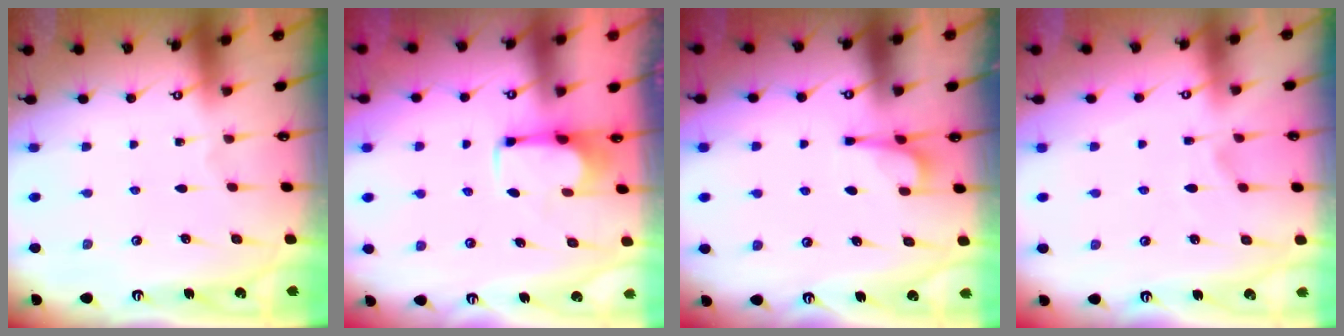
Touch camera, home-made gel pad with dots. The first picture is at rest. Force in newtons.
{"total": 2.5, "press": 2.4, "slide": 0.8}
{"total": 5.0, "press": 5.0, "slide": 0.7}
{"total": 2.8, "press": 2.6, "slide": 1.2}